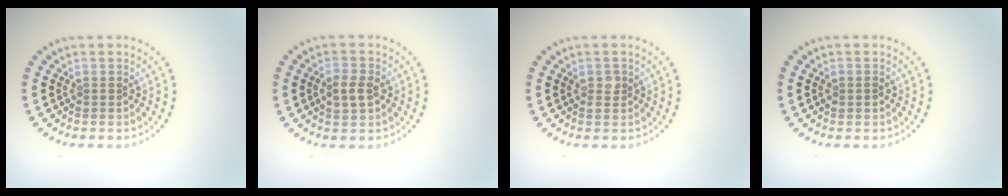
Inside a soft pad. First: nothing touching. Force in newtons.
{"total": 2.6, "press": 2.6, "slide": 0.2}
{"total": 1.1, "press": 1.1, "slide": 0.0}
{"total": 0.8, "press": 0.8, "slide": 0.1}